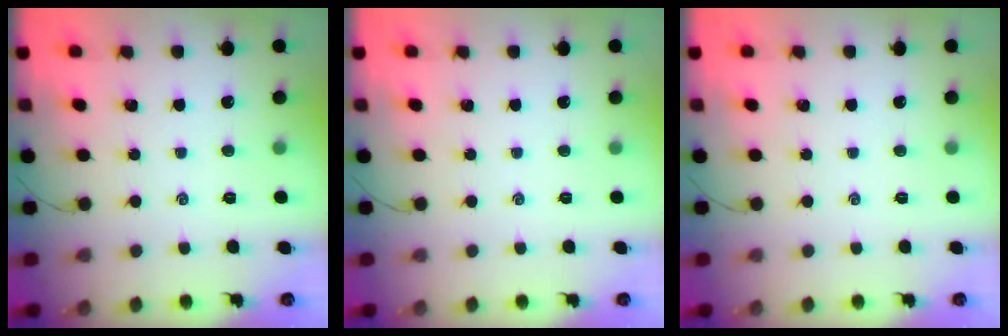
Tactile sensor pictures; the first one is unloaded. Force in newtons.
{"total": 0.0}
{"total": 0.0}